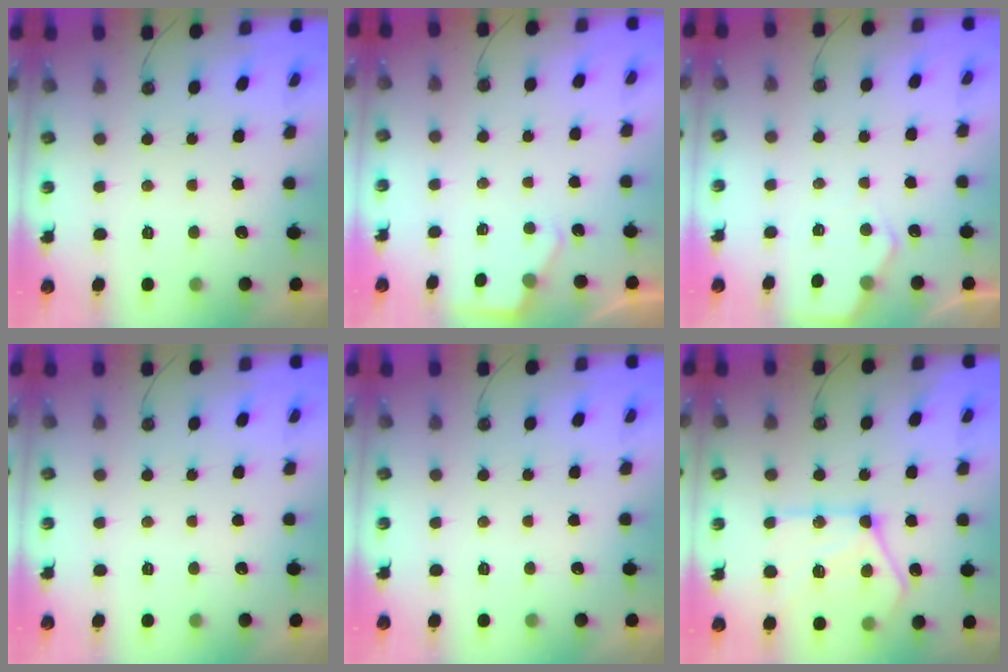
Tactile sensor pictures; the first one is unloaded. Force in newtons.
{"total": 2.7, "press": 2.7, "slide": 0.4}
{"total": 4.9, "press": 4.8, "slide": 0.6}
{"total": 0.0}
{"total": 0.0}
{"total": 20.8, "press": 20.7, "slide": 2.1}